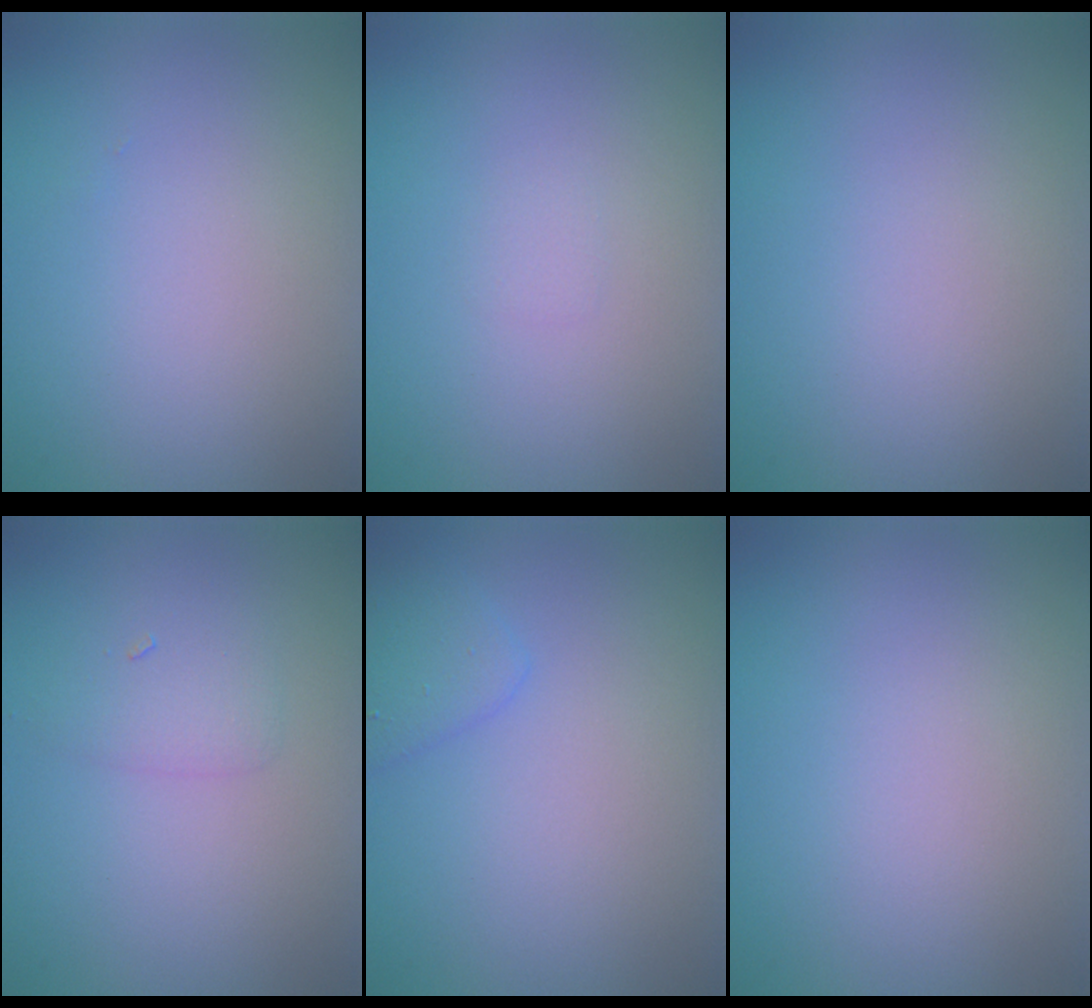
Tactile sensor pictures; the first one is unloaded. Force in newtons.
{"total": 0.5, "press": 0.5, "slide": 0.0}
{"total": 0.0}
{"total": 1.7, "press": 1.7, "slide": 0.1}
{"total": 1.9, "press": 1.9, "slide": 0.1}
{"total": 0.0}